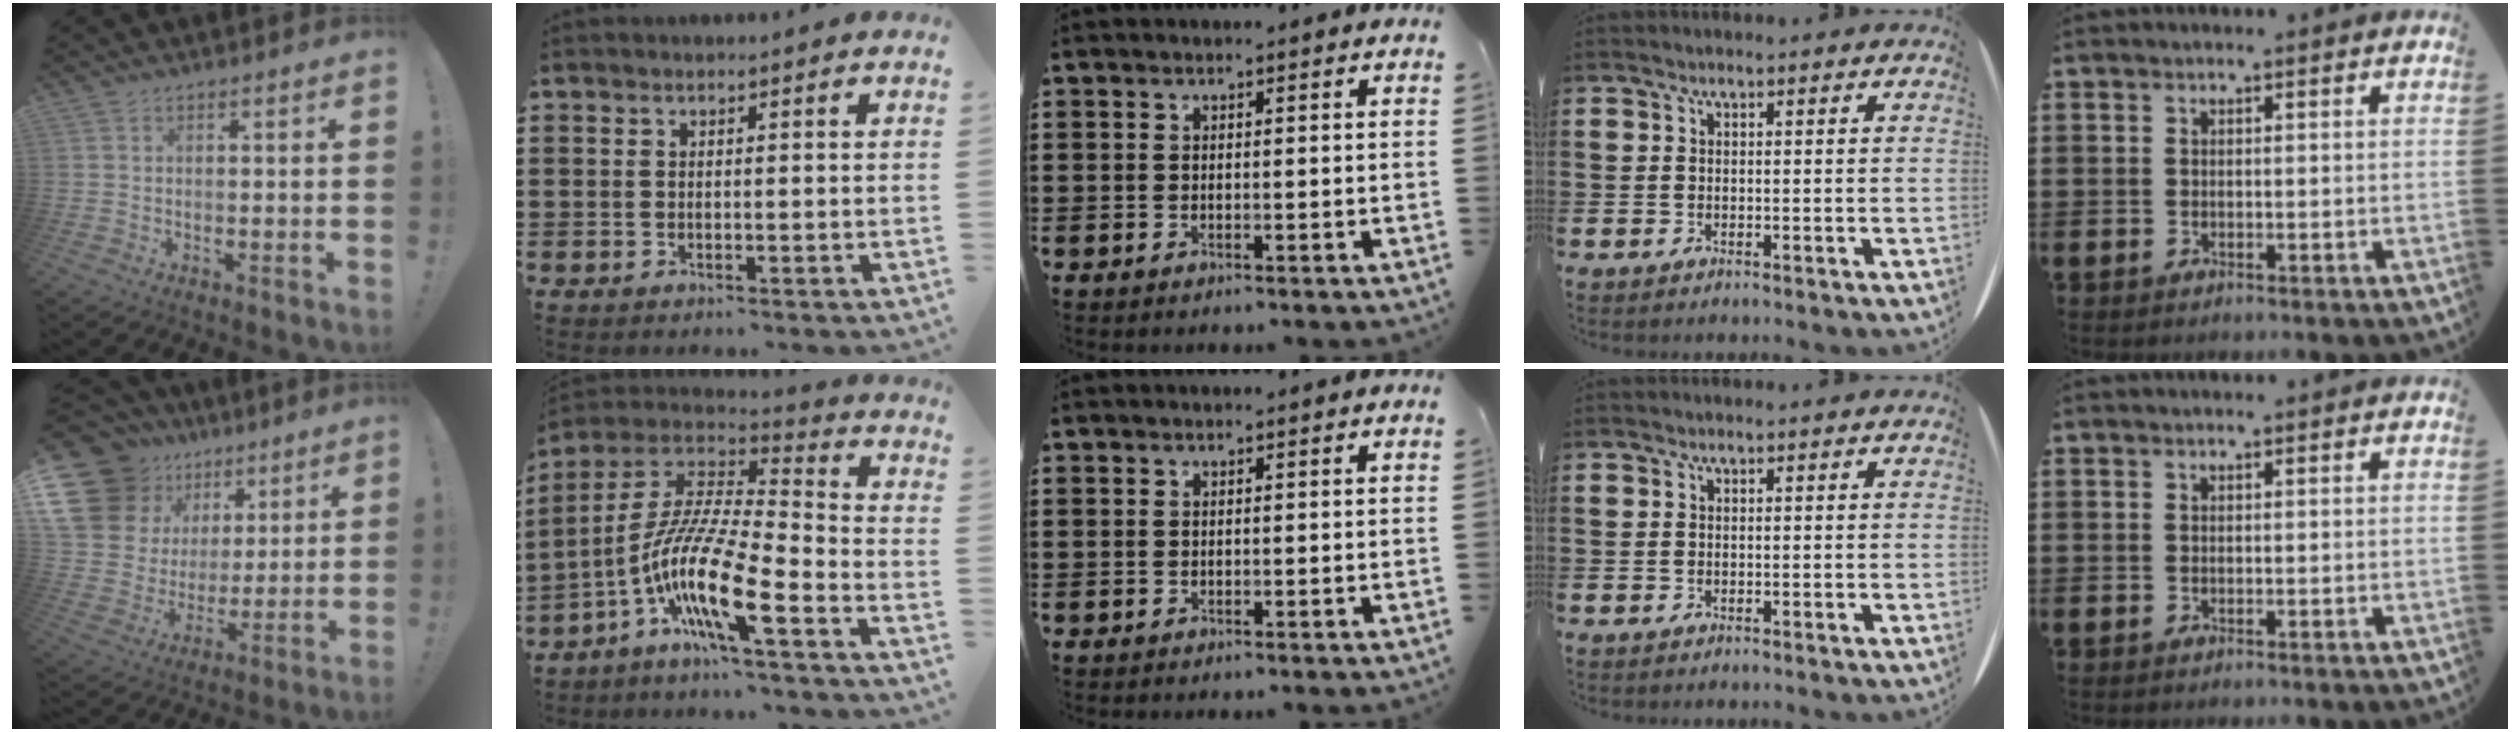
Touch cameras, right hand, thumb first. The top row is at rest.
{"thumb": {"total": 18.7, "force": [9.7, 14.0, 7.7], "torque": [-0.134, -0.058, 0.209]}, "index": {"total": 15.2, "force": [-7.9, 2.5, 12.7], "torque": [-0.277, -0.020, -0.156]}}